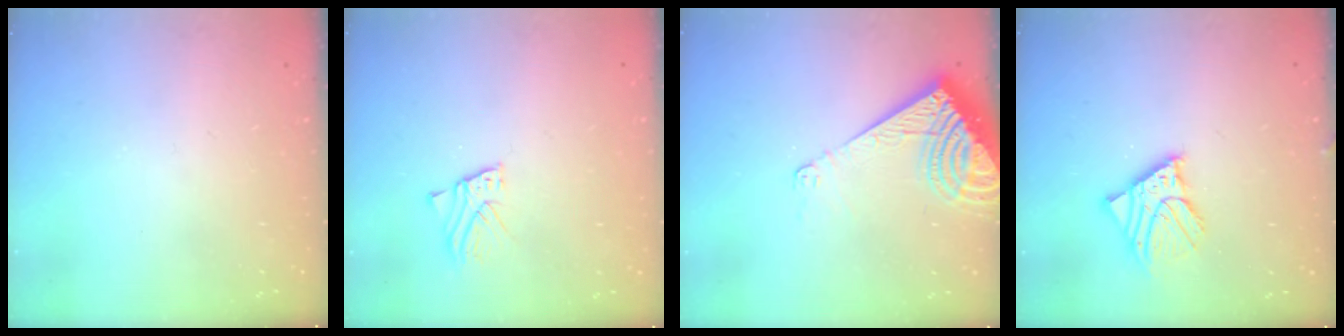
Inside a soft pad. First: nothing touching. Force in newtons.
{"total": 2.4, "press": 2.4, "slide": 0.2}
{"total": 13.5, "press": 13.3, "slide": 1.9}
{"total": 9.0, "press": 8.8, "slide": 1.8}